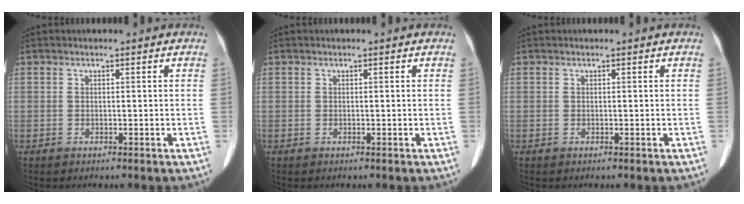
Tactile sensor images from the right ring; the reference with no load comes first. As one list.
[{"total": 0.0}, {"total": 0.0}]